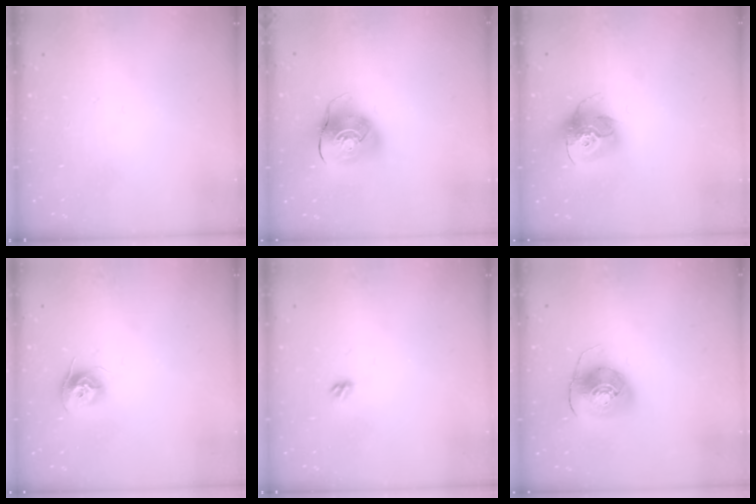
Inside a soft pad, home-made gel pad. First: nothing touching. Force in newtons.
{"total": 9.7, "press": 9.6, "slide": 1.4}
{"total": 15.6, "press": 15.5, "slide": 1.4}
{"total": 9.7, "press": 9.7, "slide": 0.5}
{"total": 3.4, "press": 3.3, "slide": 0.8}
{"total": 8.6, "press": 8.5, "slide": 1.1}